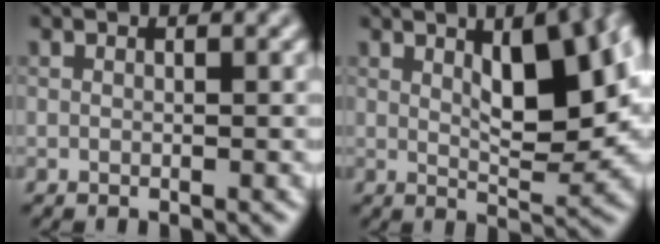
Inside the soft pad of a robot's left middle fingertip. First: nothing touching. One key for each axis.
{"total": 9.5, "fx": 2.7, "fy": 3.5, "fz": 8.4, "tx": -0.111, "ty": 0.013, "tz": 0.039}